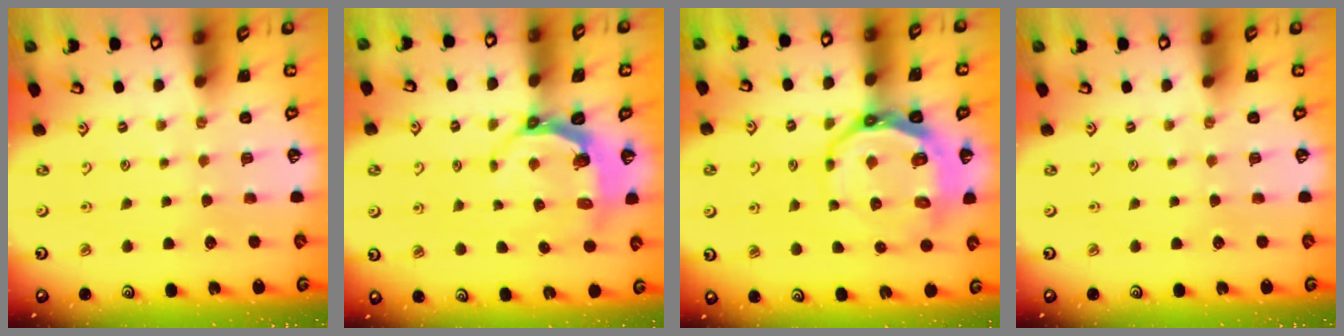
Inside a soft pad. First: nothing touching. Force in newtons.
{"total": 5.5, "press": 4.4, "slide": 3.3}
{"total": 13.2, "press": 12.5, "slide": 4.3}
{"total": 0.0}